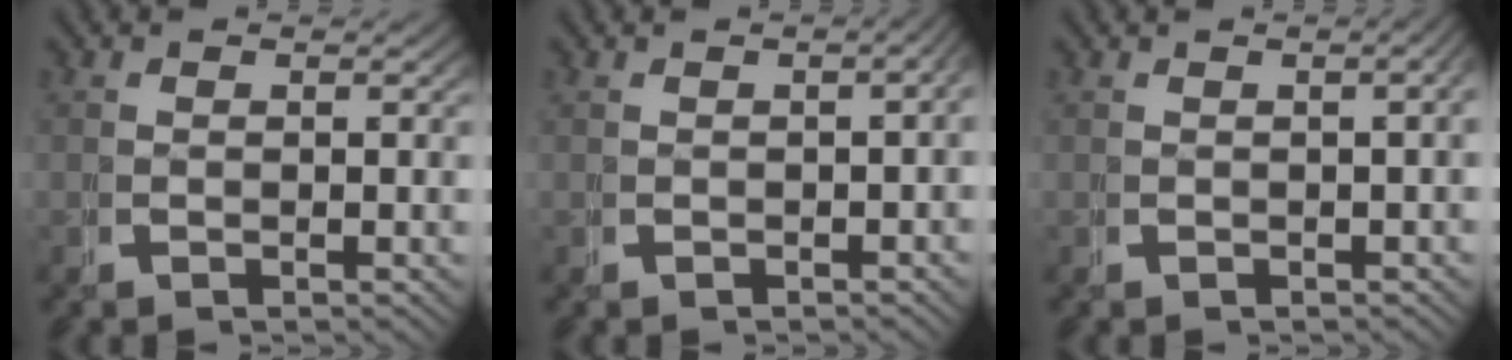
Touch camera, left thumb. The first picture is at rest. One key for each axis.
{"total": 2.1, "fx": -0.5, "fy": 0.8, "fz": 1.9, "tx": -0.023, "ty": 0.003, "tz": -0.007}
{"total": 2.0, "fx": -0.3, "fy": 0.6, "fz": 1.9, "tx": -0.023, "ty": 0.009, "tz": -0.003}